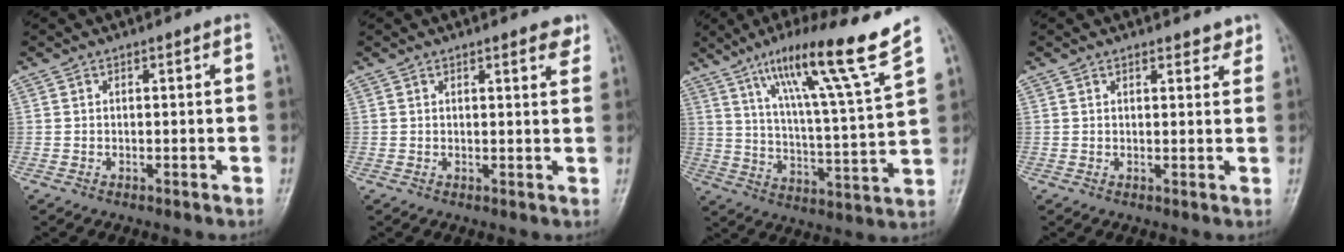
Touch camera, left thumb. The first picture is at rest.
{"total": 3.1, "force": [2.2, 0.8, 2.0], "torque": [-0.012, -0.009, 0.025]}
{"total": 18.0, "force": [12.1, -0.6, 13.3], "torque": [-0.201, -0.062, 0.196]}
{"total": 2.9, "force": [2.4, 1.1, 1.1], "torque": [0.006, -0.011, 0.028]}